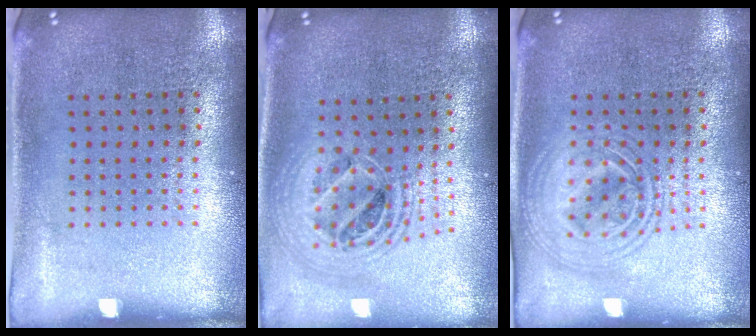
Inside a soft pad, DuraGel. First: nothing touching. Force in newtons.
{"total": 2.1, "press": 1.7, "slide": 1.3}
{"total": 2.8, "press": 2.8, "slide": 0.3}